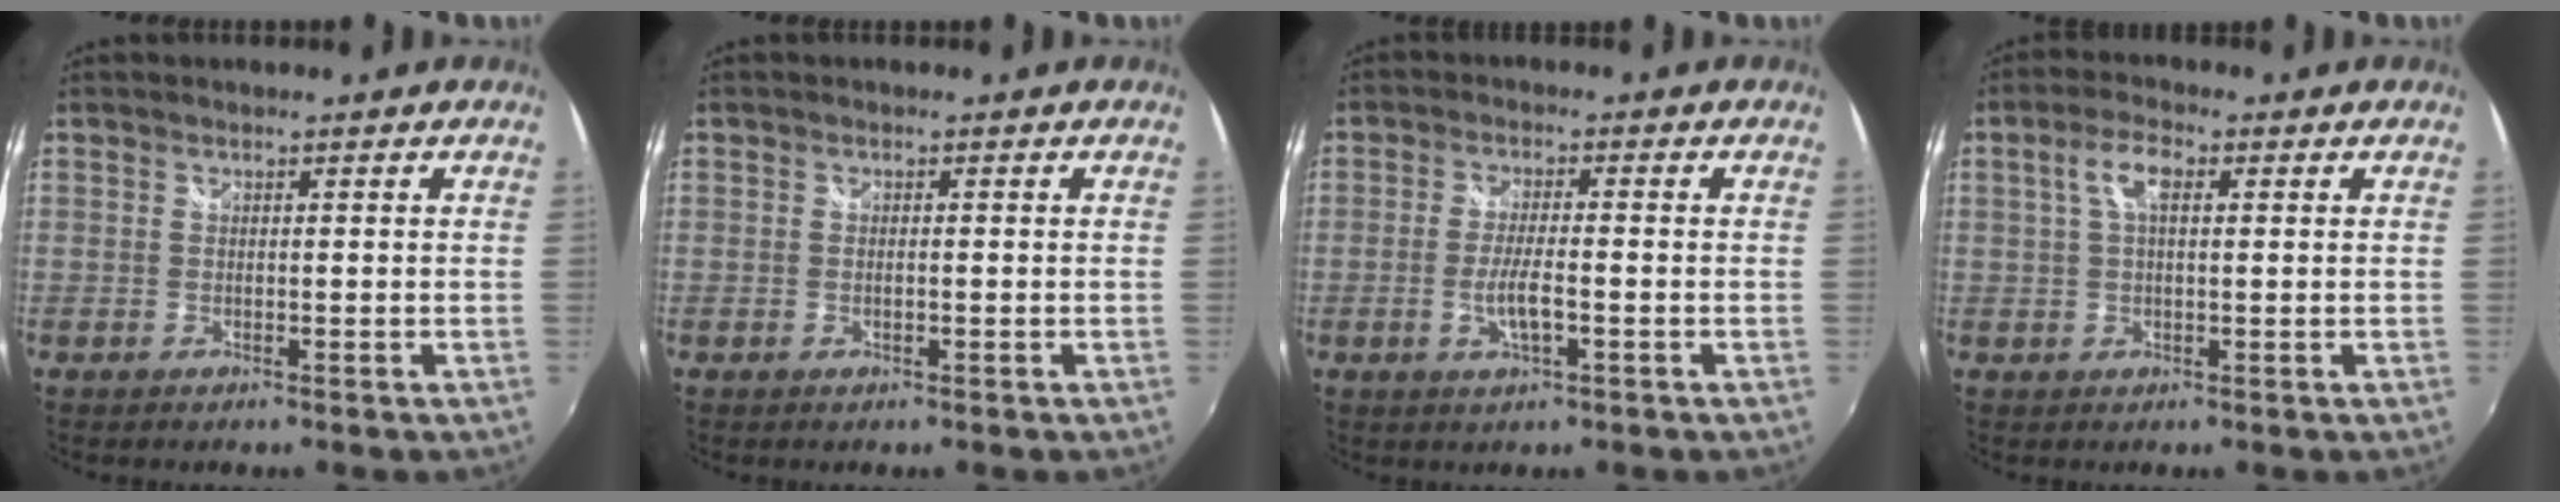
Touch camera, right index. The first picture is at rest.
{"total": 0.9, "force": [-0.2, 0.3, 0.8], "torque": [-0.018, -0.001, -0.005]}
{"total": 5.0, "force": [-1.7, 1.1, 4.6], "torque": [-0.093, -0.006, -0.030]}
{"total": 4.8, "force": [1.3, 1.9, 4.2], "torque": [-0.081, 0.012, 0.022]}